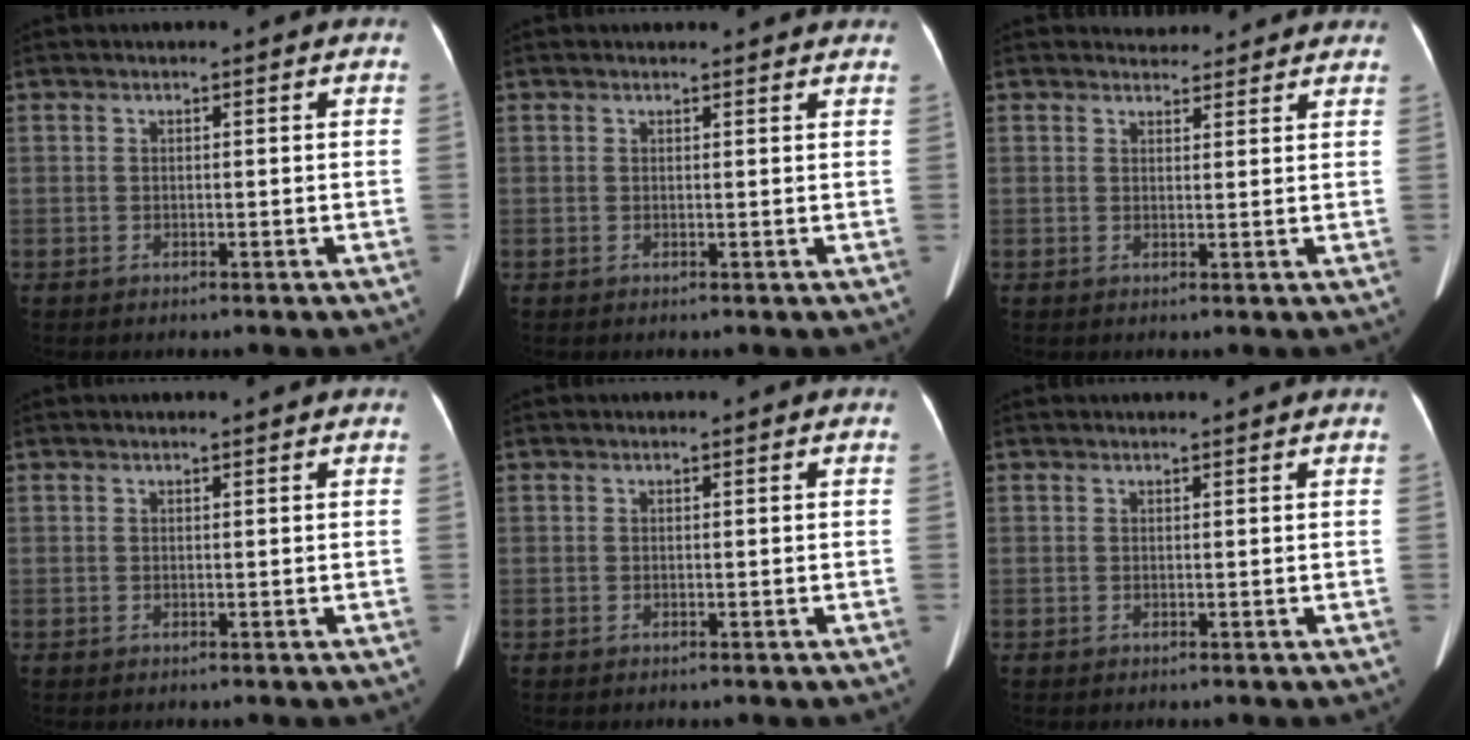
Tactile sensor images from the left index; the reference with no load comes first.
{"total": 3.9, "force": [3.7, 0.8, 0.6], "torque": [-0.008, 0.009, 0.031]}
{"total": 4.8, "force": [4.5, 1.5, 0.6], "torque": [-0.003, 0.014, 0.051]}
{"total": 1.2, "force": [1.1, 0.0, 0.5], "torque": [-0.009, 0.012, 0.015]}
{"total": 0.0}
{"total": 2.2, "force": [2.1, -0.2, 0.6], "torque": [-0.009, 0.012, 0.025]}